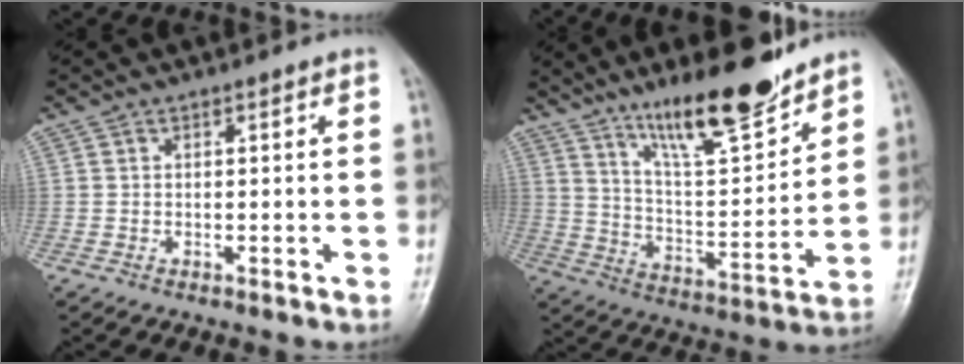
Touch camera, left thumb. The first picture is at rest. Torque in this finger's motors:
{"motor_torque": [1.33, 0.25, 1.46, -1.30, 0.26]}